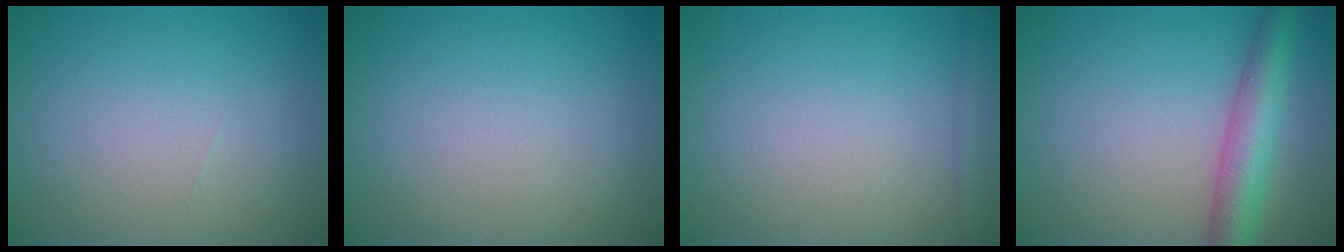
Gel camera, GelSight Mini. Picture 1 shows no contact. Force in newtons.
{"total": 0.0}
{"total": 1.0, "press": 1.0, "slide": 0.1}
{"total": 5.2, "press": 5.2, "slide": 0.1}